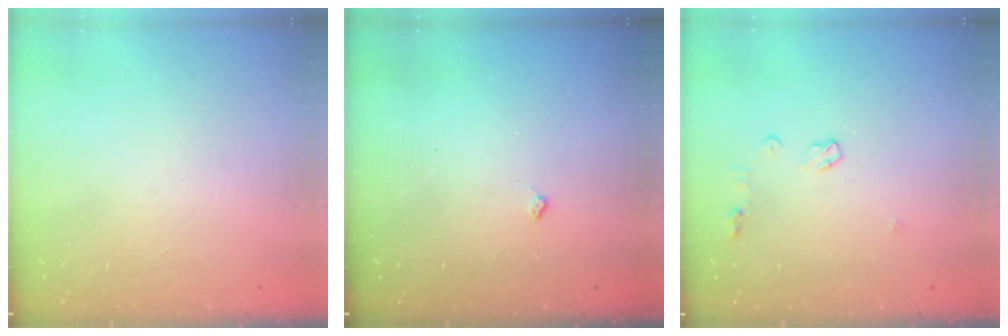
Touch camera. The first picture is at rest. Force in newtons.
{"total": 2.7, "press": 2.6, "slide": 0.4}
{"total": 5.6, "press": 5.5, "slide": 0.4}